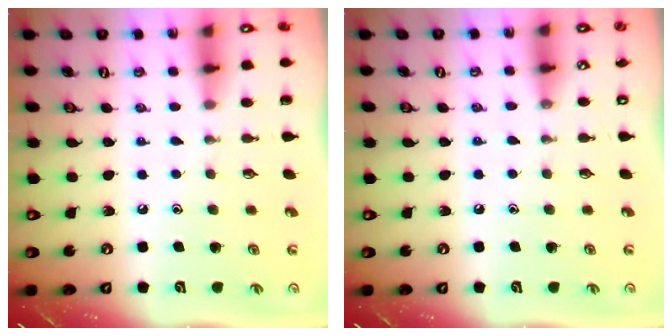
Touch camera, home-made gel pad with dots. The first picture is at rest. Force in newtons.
{"total": 3.5, "press": 3.5, "slide": 0.4}